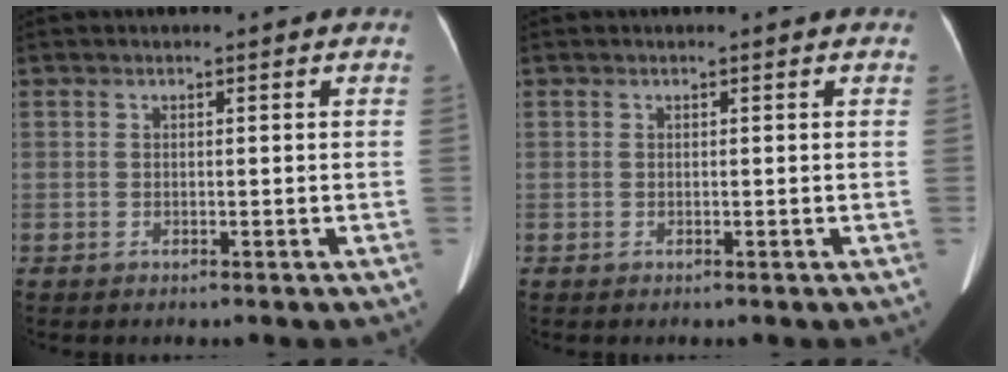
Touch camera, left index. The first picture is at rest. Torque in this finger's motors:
{"motor_torque": [0.03, 0.02, 0.01, 0.00]}